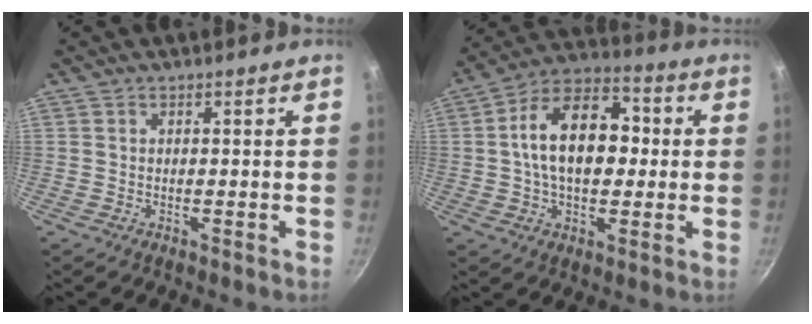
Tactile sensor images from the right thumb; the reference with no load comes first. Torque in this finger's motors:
{"motor_torque": [-1.21, 1.60, 1.55, -0.47, 0.28]}